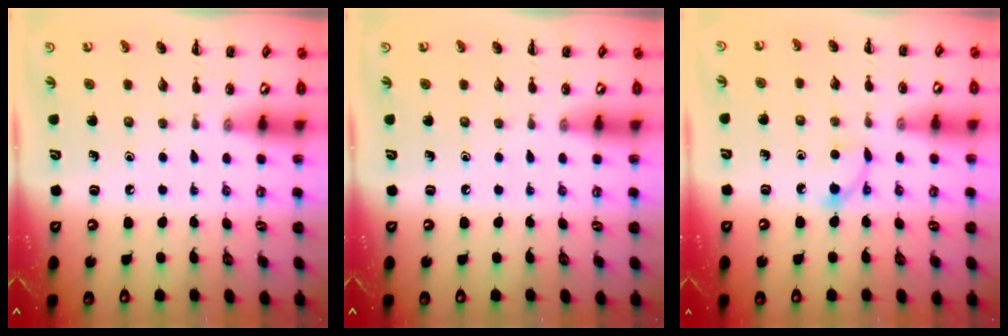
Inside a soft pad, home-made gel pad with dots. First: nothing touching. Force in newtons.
{"total": 0.0}
{"total": 3.4, "press": 3.3, "slide": 1.0}